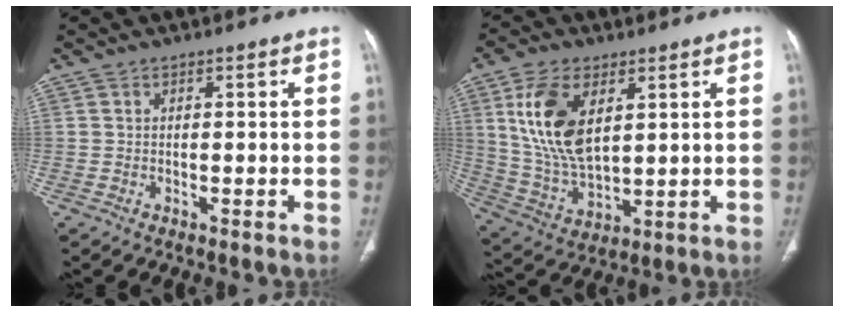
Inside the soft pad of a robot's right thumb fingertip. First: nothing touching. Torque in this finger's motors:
{"motor_torque": [-1.19, 1.87, 1.65, 0.82, 0.16]}